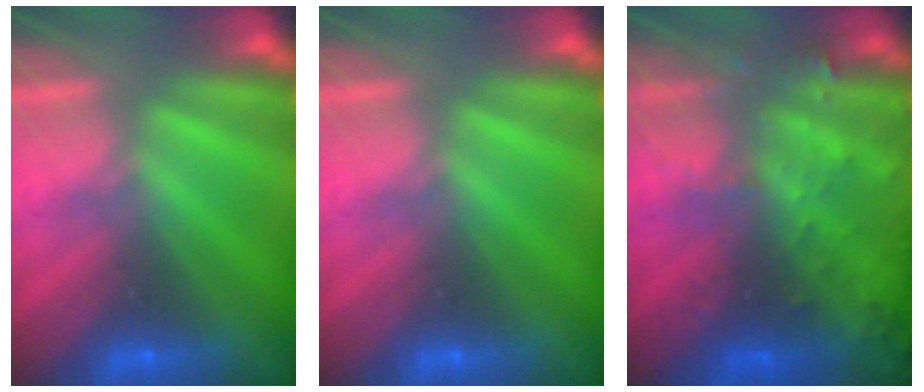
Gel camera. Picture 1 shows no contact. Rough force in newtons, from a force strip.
{"total": 0.0}
{"total": 8.0}